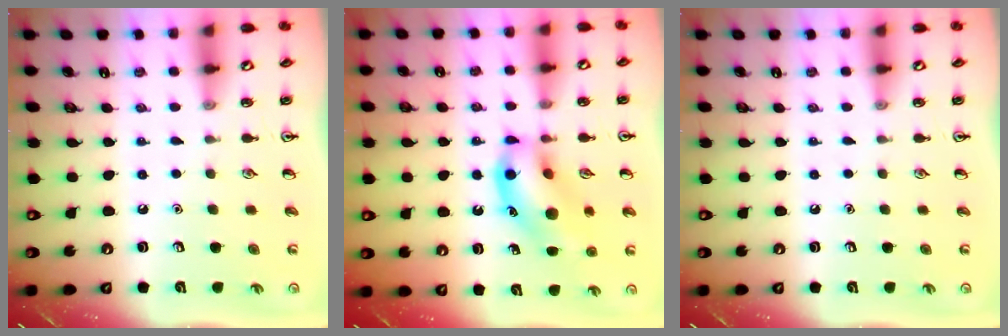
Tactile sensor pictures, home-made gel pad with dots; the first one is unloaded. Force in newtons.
{"total": 14.7, "press": 14.6, "slide": 2.0}
{"total": 0.0}